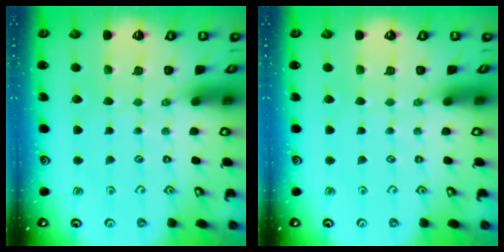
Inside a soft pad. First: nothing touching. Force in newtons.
{"total": 0.0}